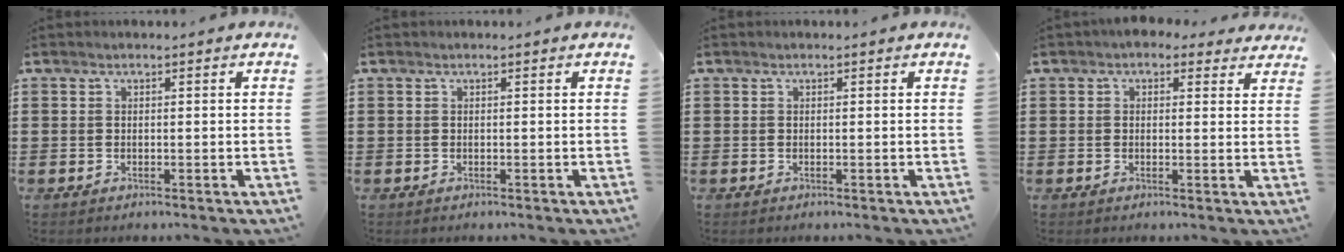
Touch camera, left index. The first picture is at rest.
{"total": 0.0}
{"total": 0.0}
{"total": 2.1, "force": [1.5, 1.3, 0.6], "torque": [-0.011, 0.001, 0.025]}